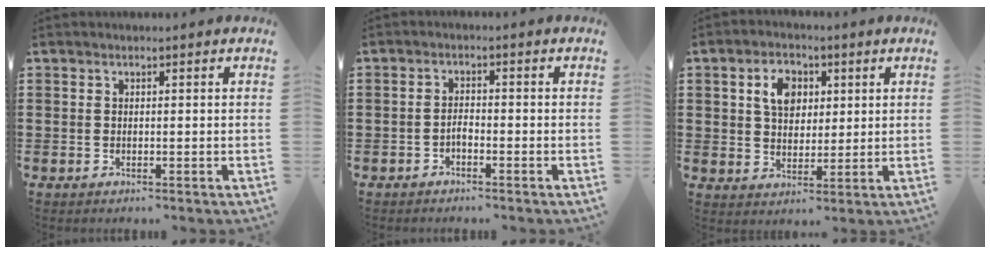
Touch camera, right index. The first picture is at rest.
{"total": 1.4, "force": [-1.1, 0.4, 0.8], "torque": [-0.018, 0.002, -0.021]}
{"total": 5.6, "force": [1.8, 4.1, 3.5], "torque": [-0.067, 0.009, 0.026]}